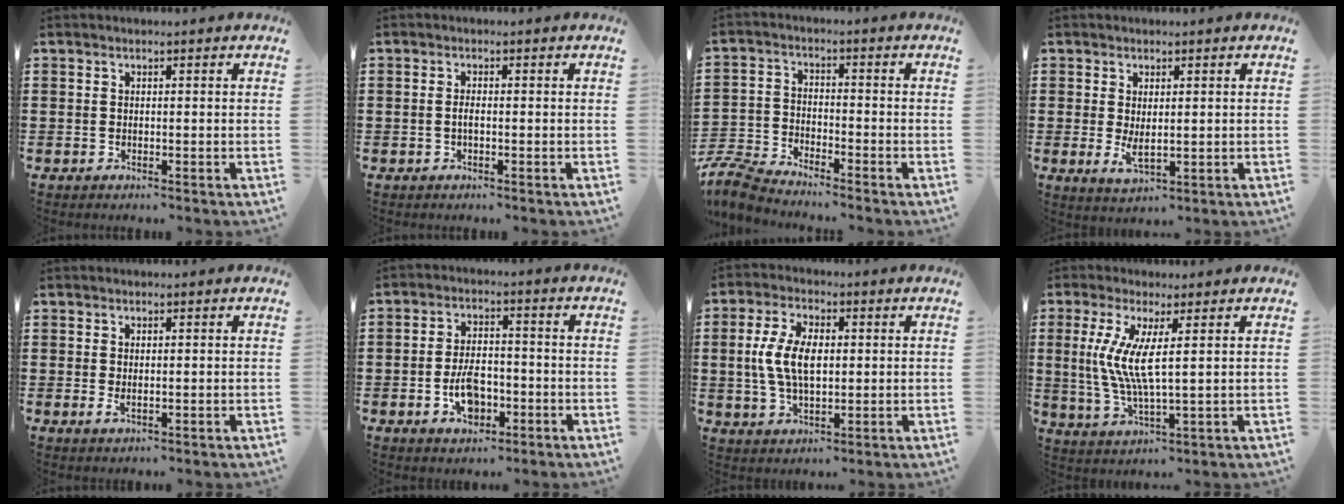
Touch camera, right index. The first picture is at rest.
{"total": 1.2, "force": [-0.3, 0.3, 1.1], "torque": [-0.020, -0.002, -0.005]}
{"total": 5.7, "force": [-5.6, 0.4, 1.0], "torque": [-0.051, -0.006, -0.118]}
{"total": 3.0, "force": [0.4, 1.4, 2.7], "torque": [-0.052, 0.002, 0.007]}
{"total": 1.2, "force": [0.2, 0.6, 1.0], "torque": [-0.020, 0.003, 0.003]}
{"total": 6.3, "force": [-2.0, 3.6, 4.7], "torque": [-0.093, 0.001, -0.040]}
{"total": 7.9, "force": [0.4, 4.2, 6.6], "torque": [-0.150, 0.008, 0.001]}
{"total": 7.8, "force": [1.6, 1.4, 7.5], "torque": [-0.164, -0.009, 0.024]}